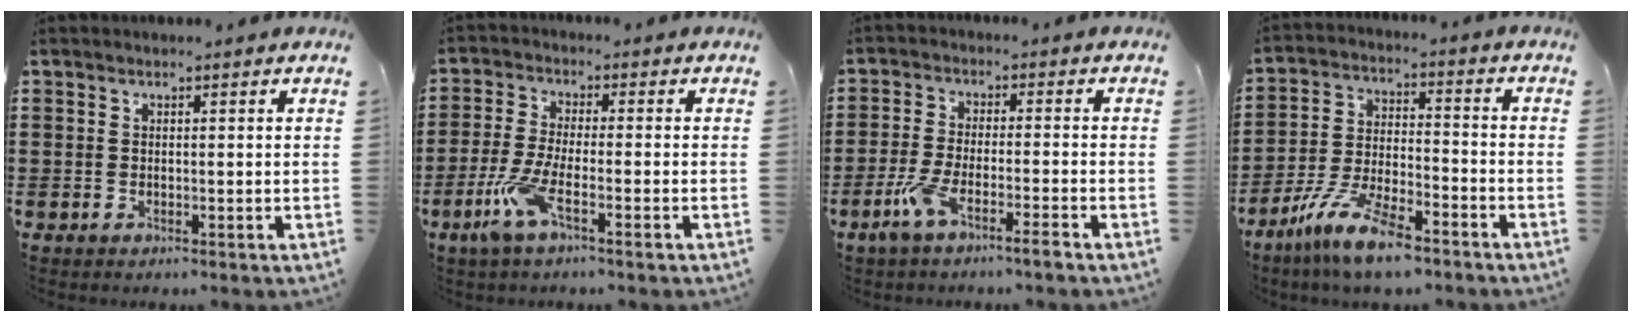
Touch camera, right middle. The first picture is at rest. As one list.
[{"total": 6.4, "force": [-3.2, 1.4, 5.4], "torque": [-0.123, -0.012, -0.062]}, {"total": 5.8, "force": [-3.9, 0.6, 4.3], "torque": [-0.096, -0.011, -0.074]}, {"total": 10.5, "force": [-8.0, 1.8, 6.6], "torque": [-0.137, 0.008, -0.155]}]